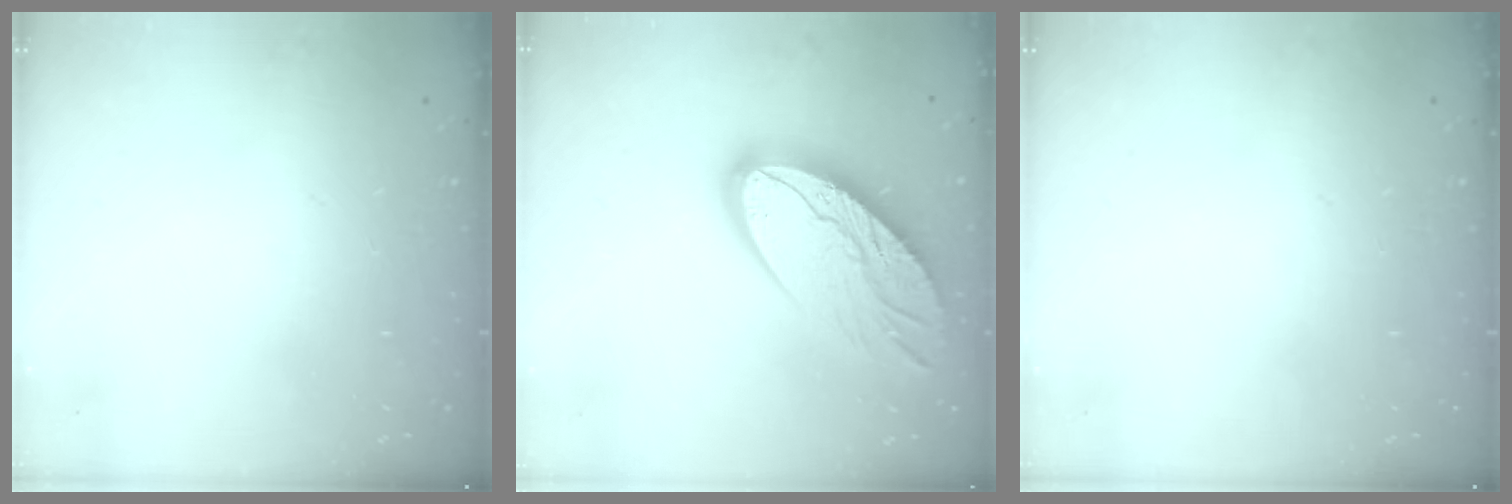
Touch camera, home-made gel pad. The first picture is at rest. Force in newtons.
{"total": 18.9, "press": 18.9, "slide": 1.5}
{"total": 0.0}